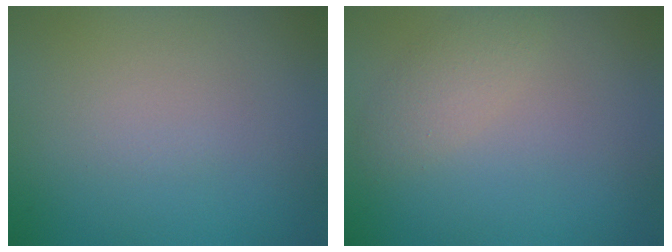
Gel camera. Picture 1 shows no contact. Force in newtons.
{"total": 2.0, "press": 2.0, "slide": 0.1}